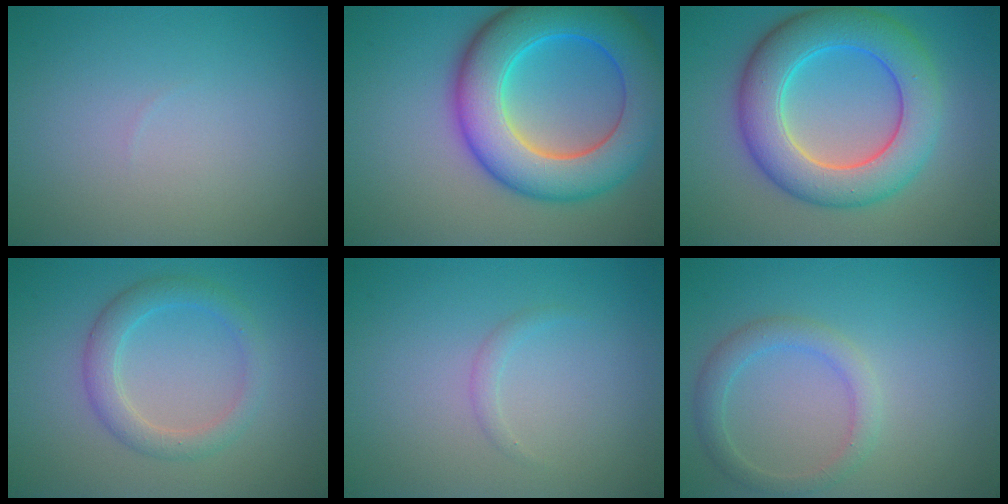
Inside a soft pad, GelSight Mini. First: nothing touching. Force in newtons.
{"total": 10.8, "press": 10.8, "slide": 0.3}
{"total": 8.6, "press": 8.6, "slide": 0.3}
{"total": 3.0, "press": 3.0, "slide": 0.2}
{"total": 0.8, "press": 0.8, "slide": 0.1}
{"total": 2.5, "press": 2.5, "slide": 0.2}